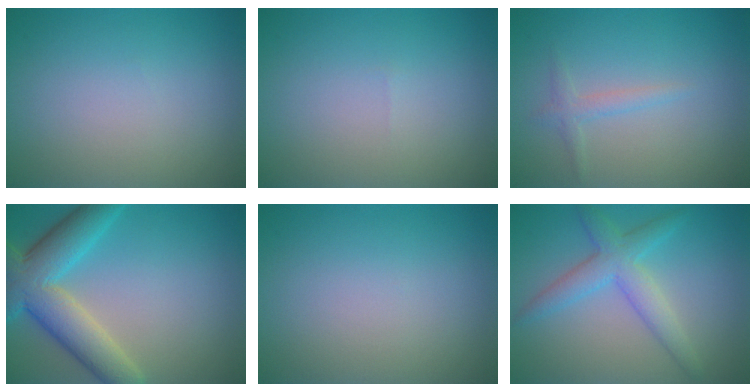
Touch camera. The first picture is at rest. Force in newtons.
{"total": 0.0}
{"total": 1.3, "press": 1.3, "slide": 0.0}
{"total": 7.9, "press": 7.9, "slide": 0.5}
{"total": 0.0}
{"total": 3.9, "press": 3.9, "slide": 0.2}